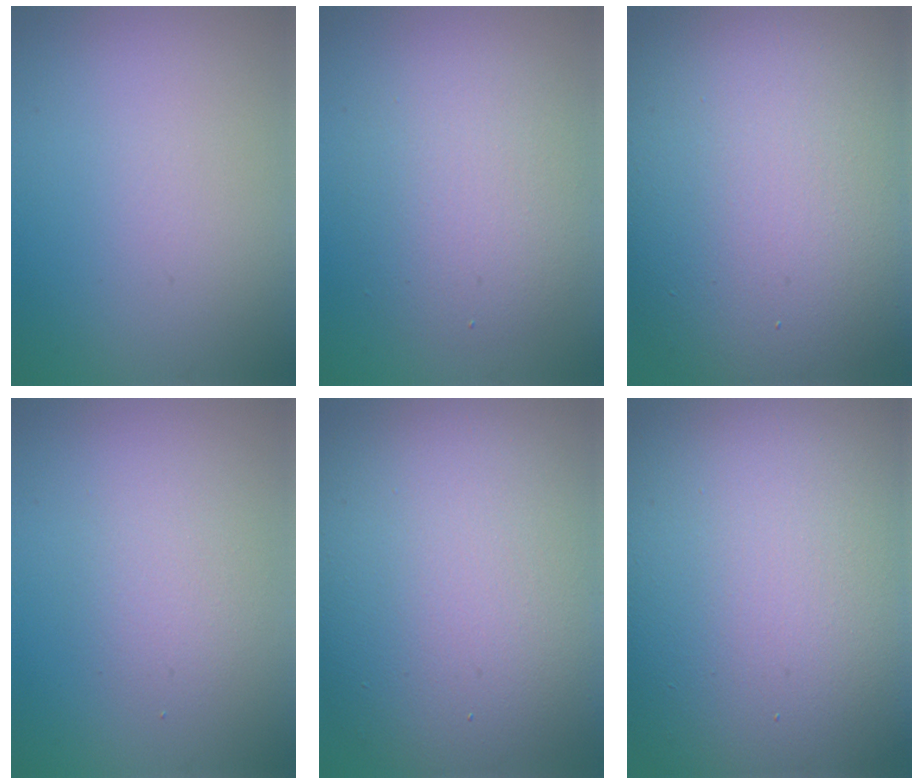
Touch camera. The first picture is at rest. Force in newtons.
{"total": 4.2, "press": 4.2, "slide": 0.1}
{"total": 15.9, "press": 15.9, "slide": 0.8}
{"total": 2.1, "press": 2.1, "slide": 0.2}
{"total": 14.6, "press": 14.5, "slide": 0.7}
{"total": 21.2, "press": 21.1, "slide": 1.4}